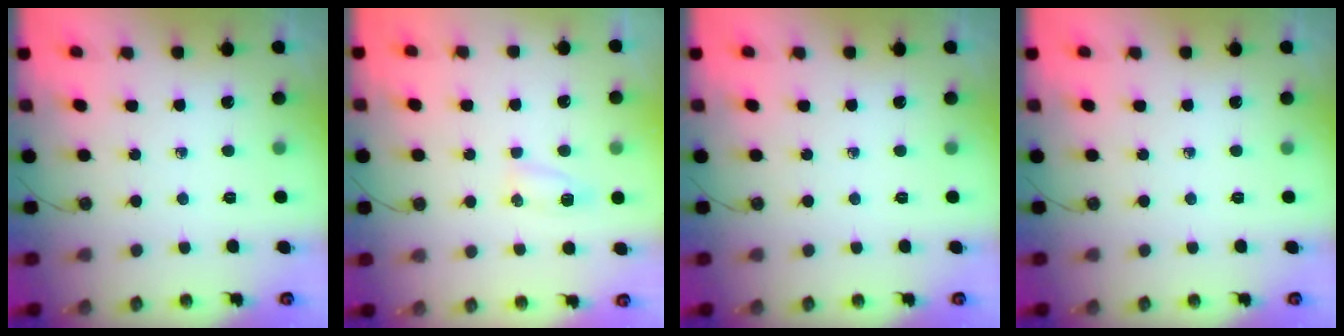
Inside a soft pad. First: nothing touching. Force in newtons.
{"total": 4.7, "press": 4.7, "slide": 0.5}
{"total": 0.0}
{"total": 0.0}